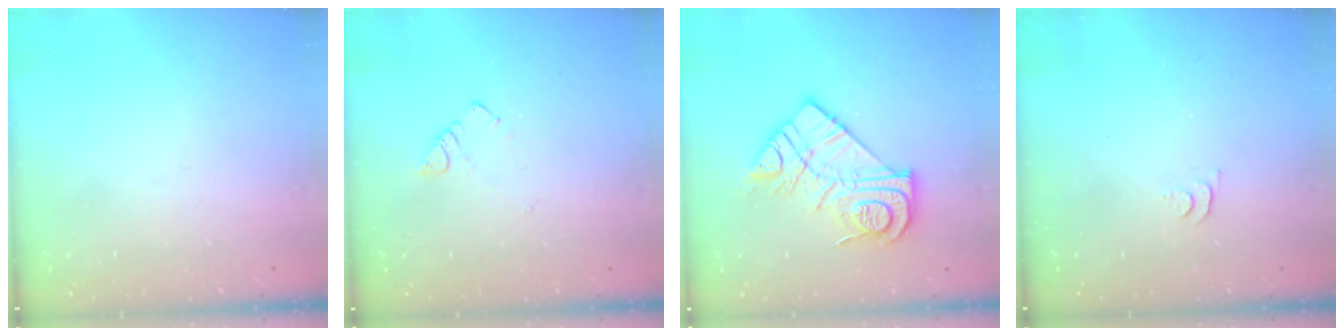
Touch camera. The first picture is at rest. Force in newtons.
{"total": 3.0, "press": 2.9, "slide": 0.4}
{"total": 16.3, "press": 16.2, "slide": 1.1}
{"total": 5.2, "press": 5.1, "slide": 0.5}